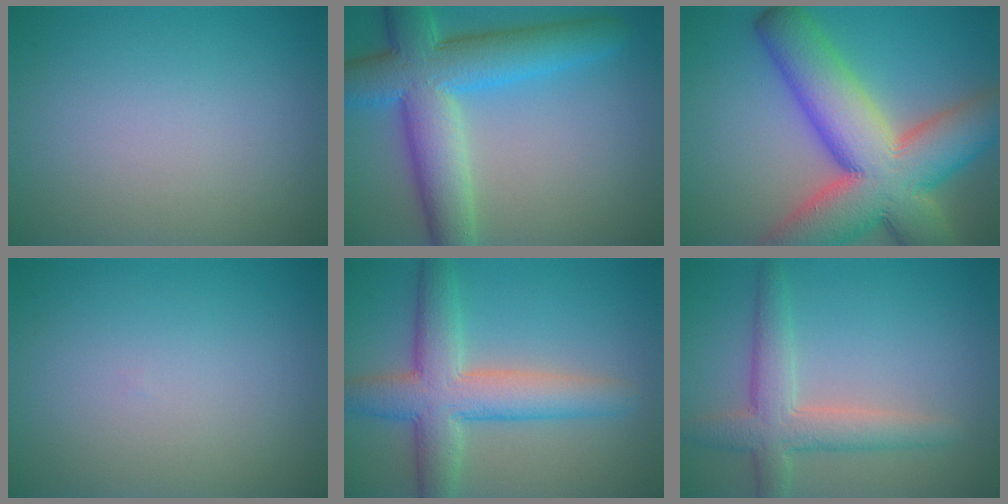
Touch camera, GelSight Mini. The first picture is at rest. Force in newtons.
{"total": 9.5, "press": 9.4, "slide": 0.5}
{"total": 14.8, "press": 14.8, "slide": 0.9}
{"total": 0.0}
{"total": 6.9, "press": 6.9, "slide": 0.2}
{"total": 4.4, "press": 4.4, "slide": 0.3}